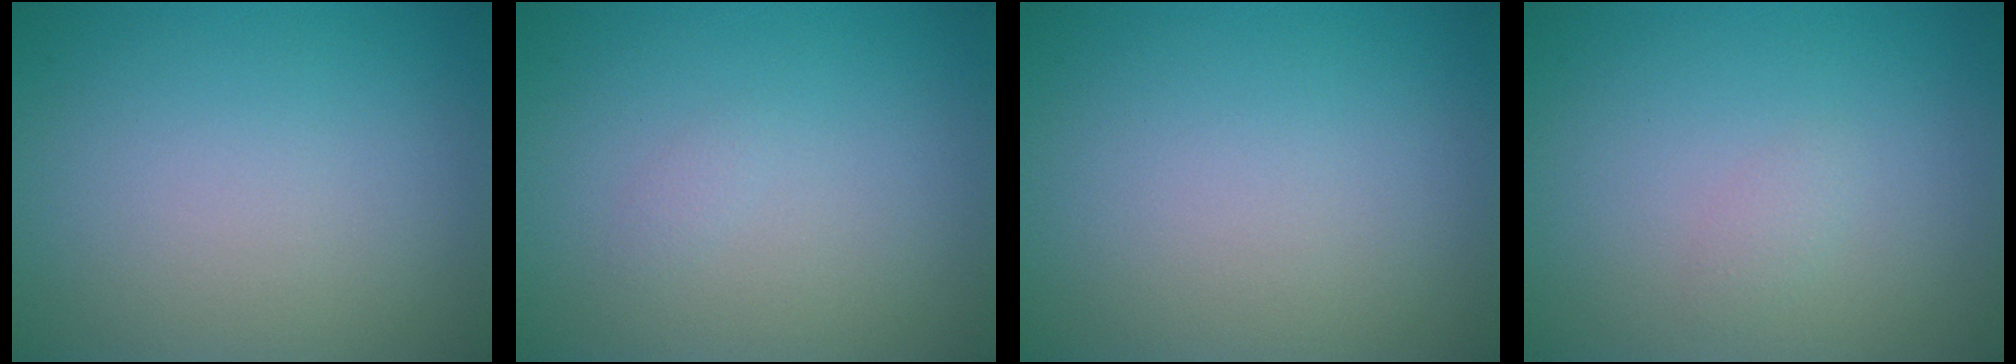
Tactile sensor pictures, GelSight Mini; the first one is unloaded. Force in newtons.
{"total": 0.5, "press": 0.5, "slide": 0.0}
{"total": 0.0}
{"total": 0.7, "press": 0.7, "slide": 0.0}